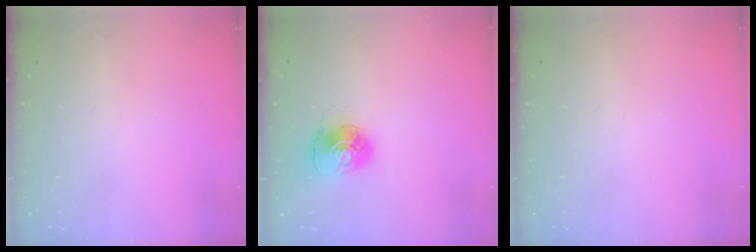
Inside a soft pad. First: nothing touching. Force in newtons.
{"total": 7.7, "press": 7.7, "slide": 0.2}
{"total": 0.0}